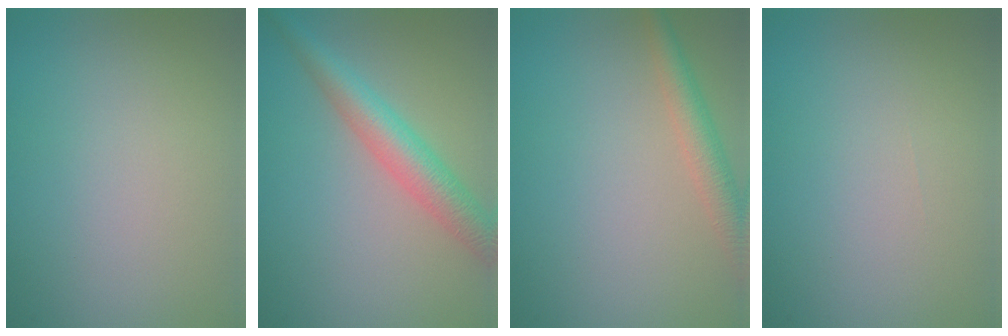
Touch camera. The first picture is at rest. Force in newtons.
{"total": 4.4, "press": 4.4, "slide": 0.2}
{"total": 3.0, "press": 2.9, "slide": 0.1}
{"total": 0.0}